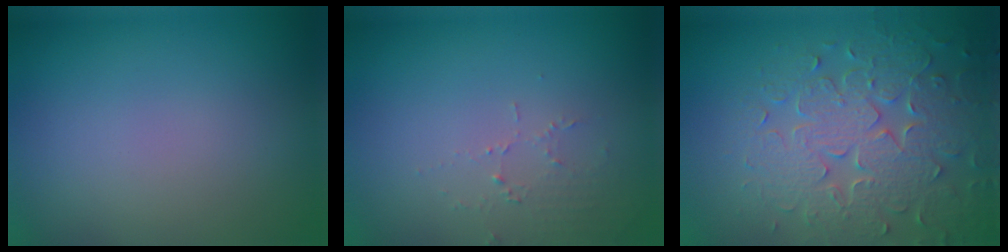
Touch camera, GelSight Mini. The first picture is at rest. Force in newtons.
{"total": 1.5, "press": 1.5, "slide": 0.2}
{"total": 7.7, "press": 6.1, "slide": 4.7}